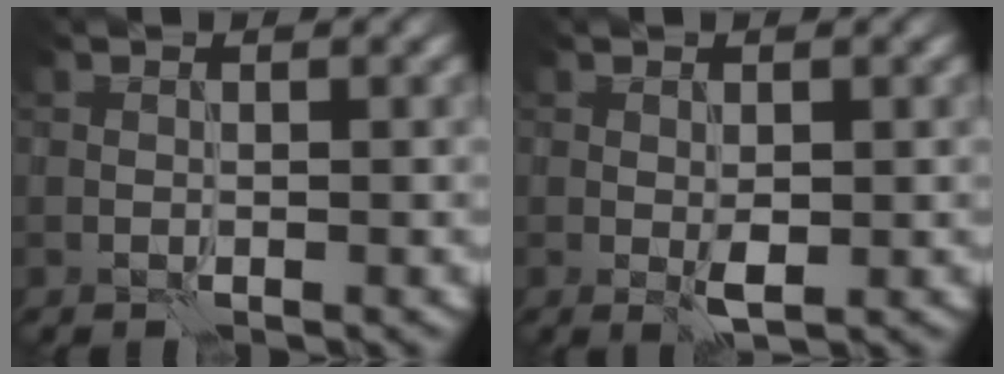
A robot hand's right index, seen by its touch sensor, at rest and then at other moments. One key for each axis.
{"total": 1.7, "fx": -0.1, "fy": 0.7, "fz": 1.5, "tx": -0.027, "ty": -0.002, "tz": 0.000}